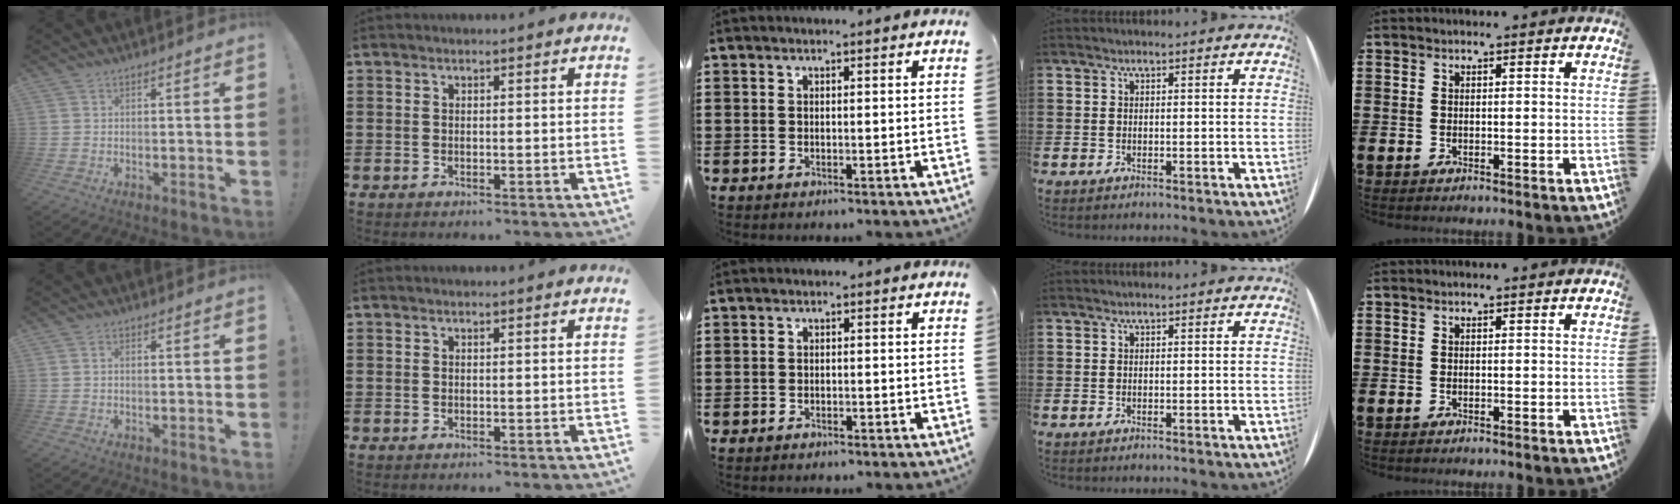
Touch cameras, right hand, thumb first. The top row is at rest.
{"thumb": {"total": 0.8, "force": [0.1, 0.5, 0.6], "torque": [-0.013, 0.004, 0.002]}, "middle": {"total": 0.7, "force": [-0.7, 0.3, 0.0], "torque": [-0.002, 0.000, -0.015]}}